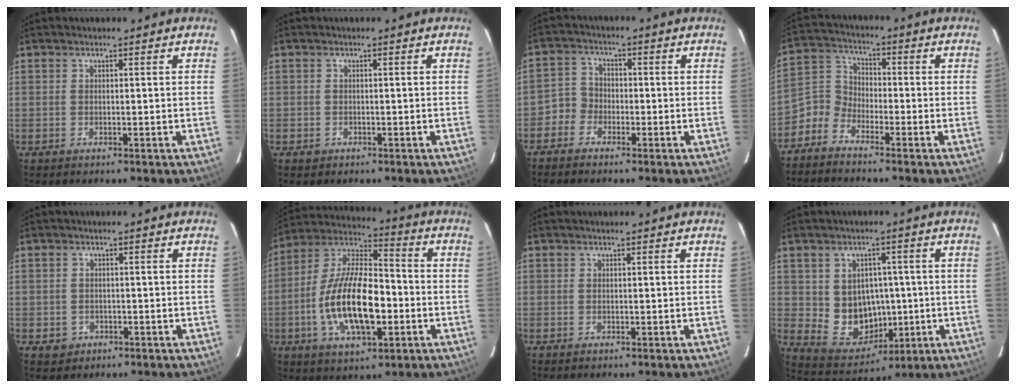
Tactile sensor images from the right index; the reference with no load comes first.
{"total": 1.7, "force": [-0.5, 1.6, 0.1], "torque": [-0.002, 0.004, -0.004]}
{"total": 4.0, "force": [-2.4, 3.1, 0.3], "torque": [-0.006, 0.016, -0.055]}
{"total": 5.3, "force": [-3.7, 3.5, 1.5], "torque": [-0.039, 0.020, -0.094]}
{"total": 3.2, "force": [-0.9, 3.0, 0.4], "torque": [-0.013, 0.006, -0.007]}
{"total": 19.0, "force": [-4.5, 8.3, 16.5], "torque": [-0.327, 0.001, -0.078]}
{"total": 0.0}
{"total": 10.6, "force": [-0.3, 9.6, 4.5], "torque": [-0.092, 0.005, 0.020]}